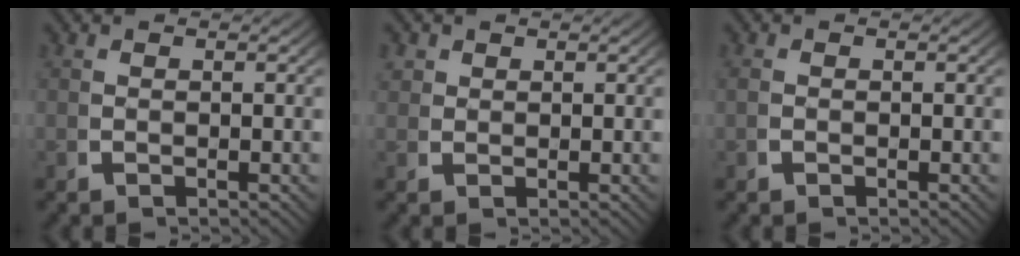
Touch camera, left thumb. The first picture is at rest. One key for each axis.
{"total": 2.0, "fx": 0.9, "fy": 1.6, "fz": 0.7, "tx": -0.018, "ty": -0.005, "tz": 0.020}
{"total": 0.6, "fx": -0.2, "fy": 0.5, "fz": 0.3, "tx": -0.013, "ty": -0.005, "tz": -0.003}